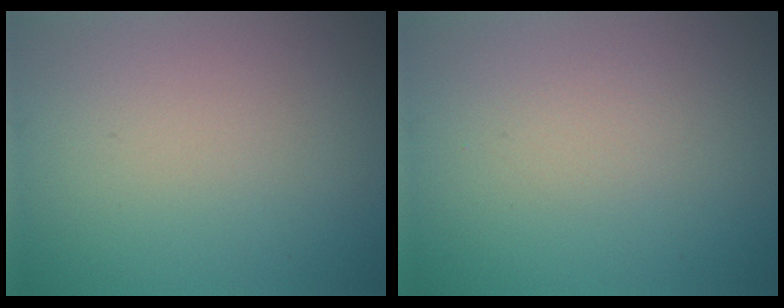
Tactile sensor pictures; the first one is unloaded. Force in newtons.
{"total": 0.9, "press": 0.9, "slide": 0.1}